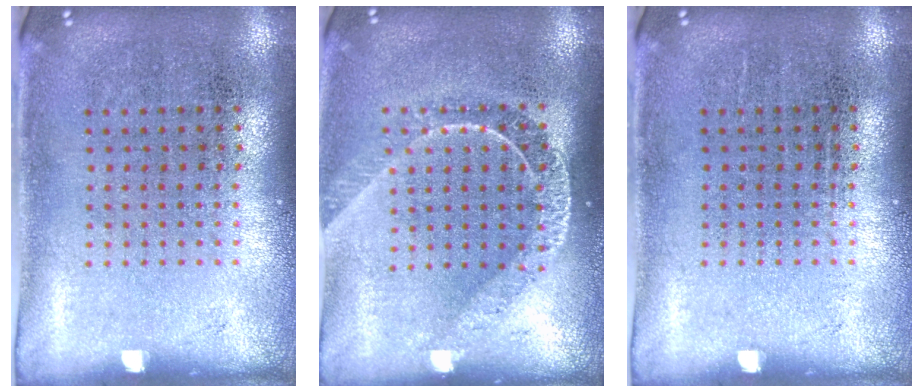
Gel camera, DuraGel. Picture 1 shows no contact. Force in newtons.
{"total": 1.7, "press": 1.5, "slide": 0.9}
{"total": 0.0}